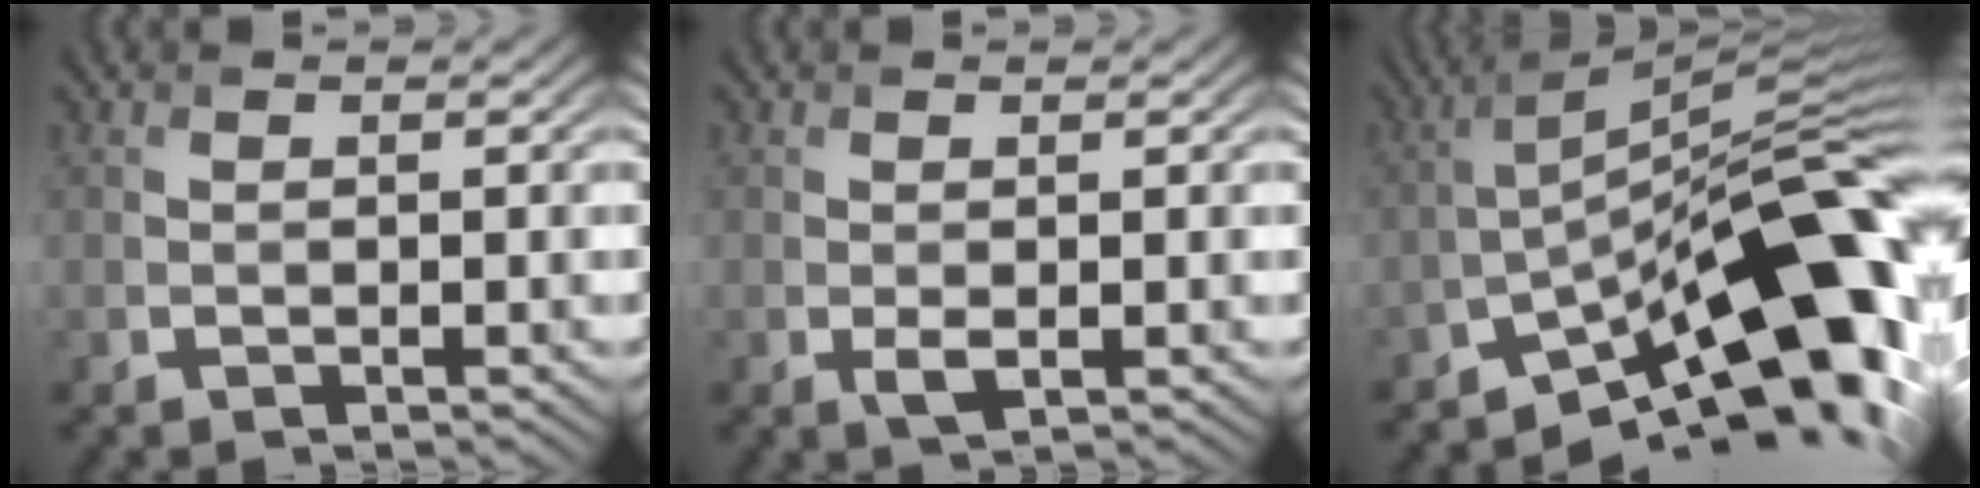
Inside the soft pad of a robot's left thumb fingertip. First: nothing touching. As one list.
[{"total": 1.1, "force": [-0.2, 0.4, 0.9], "torque": [-0.023, -0.004, -0.002]}, {"total": 15.7, "force": [-8.8, 4.7, 12.1], "torque": [-0.169, 0.011, -0.166]}]